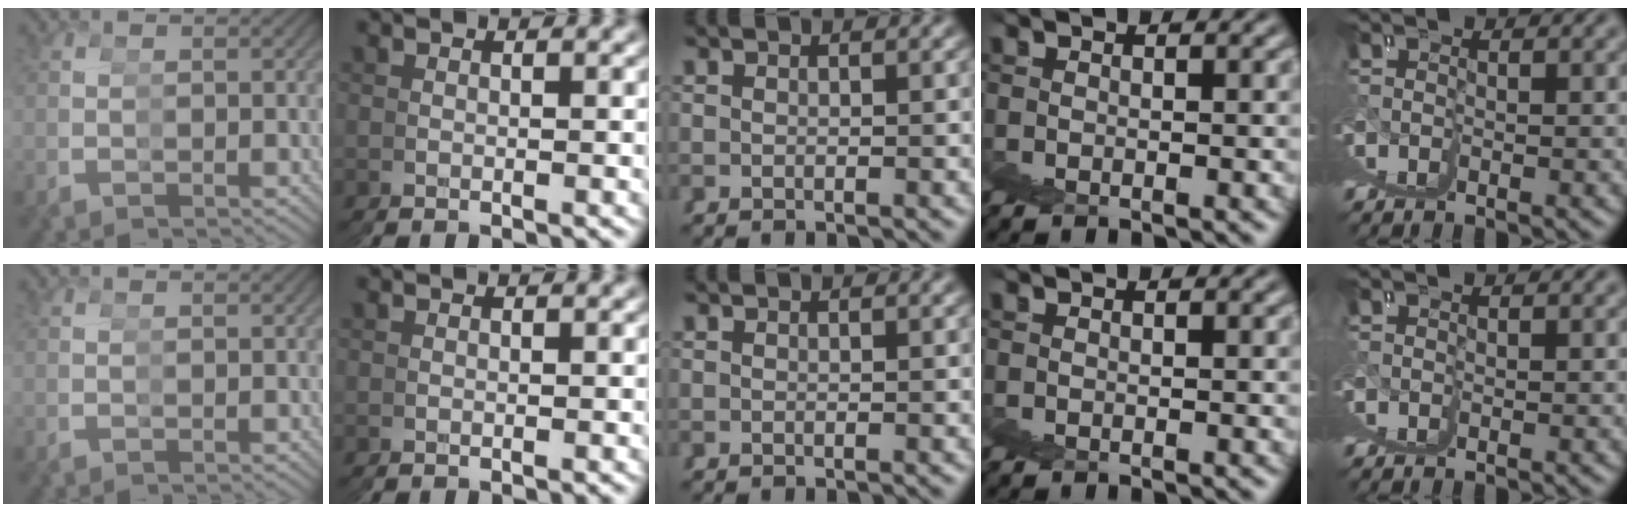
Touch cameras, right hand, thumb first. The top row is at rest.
{}